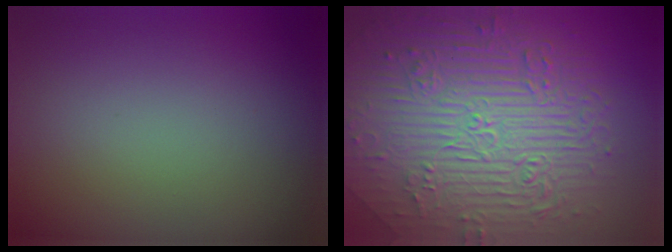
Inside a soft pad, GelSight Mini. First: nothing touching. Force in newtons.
{"total": 11.0, "press": 7.3, "slide": 8.2}